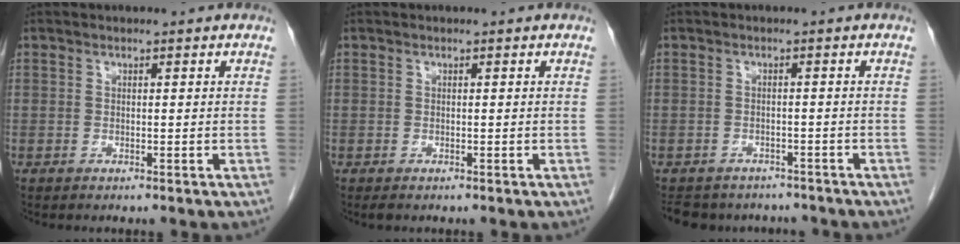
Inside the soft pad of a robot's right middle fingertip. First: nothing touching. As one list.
[{"total": 0.6, "force": [-0.5, 0.3, 0.3], "torque": [-0.007, -0.001, -0.006]}, {"total": 9.3, "force": [-8.1, 4.1, 1.8], "torque": [-0.035, 0.005, -0.098]}]